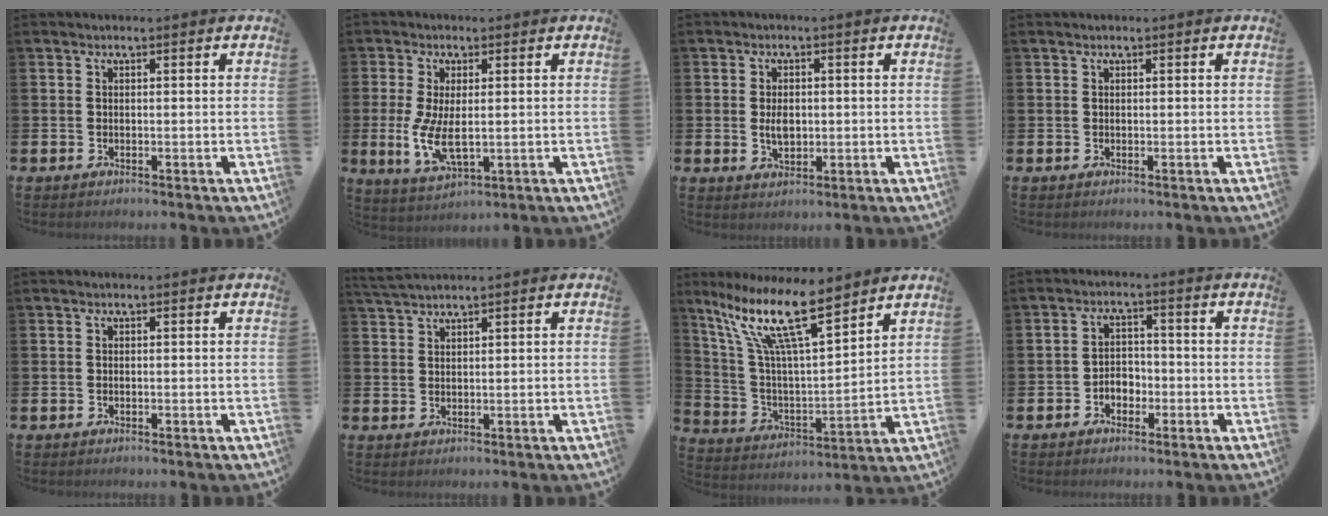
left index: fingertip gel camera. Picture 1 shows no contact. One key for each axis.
{"total": 6.4, "fx": 0.3, "fy": 2.8, "fz": 5.7, "tx": -0.099, "ty": -0.010, "tz": 0.004}
{"total": 2.9, "fx": 0.1, "fy": 1.9, "fz": 2.3, "tx": -0.035, "ty": 0.002, "tz": 0.000}
{"total": 0.0}
{"total": 0.0}
{"total": 1.9, "fx": 1.9, "fy": -0.2, "fz": 0.1, "tx": -0.011, "ty": -0.002, "tz": 0.038}
{"total": 14.2, "fx": 10.0, "fy": 3.5, "fz": 9.5, "tx": -0.209, "ty": -0.038, "tz": 0.175}
{"total": 2.8, "fx": -1.6, "fy": 2.1, "fz": 1.1, "tx": -0.021, "ty": 0.005, "tz": -0.036}